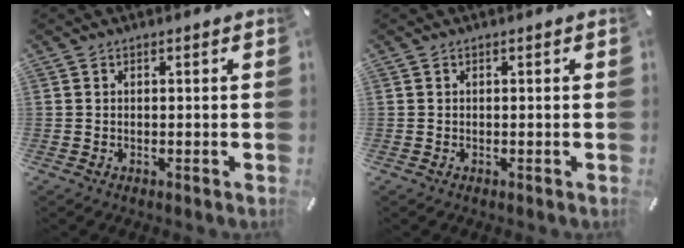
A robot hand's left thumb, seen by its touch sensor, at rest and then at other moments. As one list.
[{"total": 0.0}]